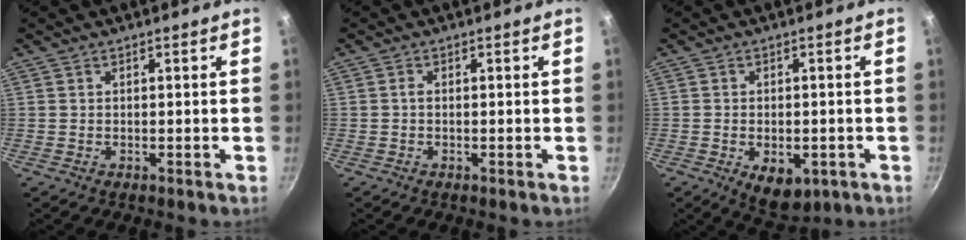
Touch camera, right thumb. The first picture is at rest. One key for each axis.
{"total": 0.8, "fx": 0.0, "fy": 0.5, "fz": 0.6, "tx": -0.011, "ty": 0.004, "tz": -0.002}
{"total": 7.7, "fx": -2.5, "fy": 4.6, "fz": 5.7, "tx": -0.057, "ty": 0.002, "tz": -0.021}